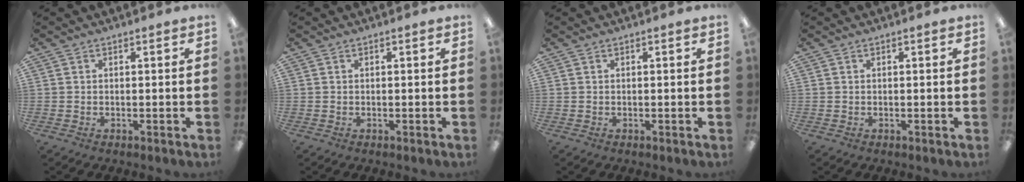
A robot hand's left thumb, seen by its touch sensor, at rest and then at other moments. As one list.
[{"total": 0.0}, {"total": 0.0}, {"total": 0.0}]